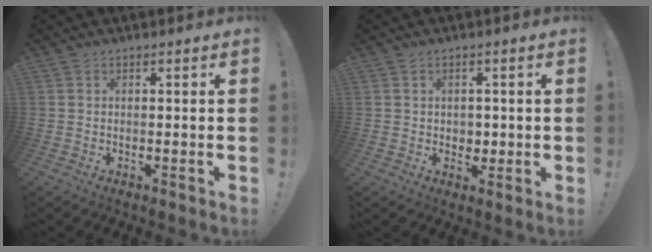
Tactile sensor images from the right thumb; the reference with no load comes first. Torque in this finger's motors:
{"motor_torque": [-0.23, 0.18, 0.19, 0.35, -0.02]}